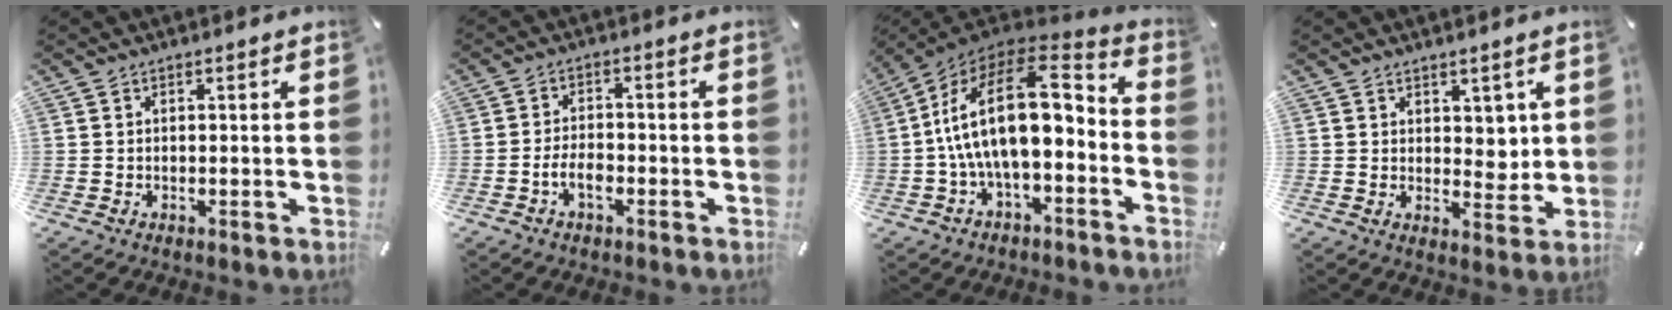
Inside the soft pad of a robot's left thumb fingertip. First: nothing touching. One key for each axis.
{"total": 4.5, "fx": -2.1, "fy": 2.3, "fz": 3.2, "tx": -0.059, "ty": 0.011, "tz": -0.038}
{"total": 20.7, "fx": 0.7, "fy": 10.6, "fz": 17.8, "tx": -0.328, "ty": 0.000, "tz": 0.013}
{"total": 5.2, "fx": 2.4, "fy": 3.8, "fz": 2.7, "tx": -0.020, "ty": -0.014, "tz": 0.039}